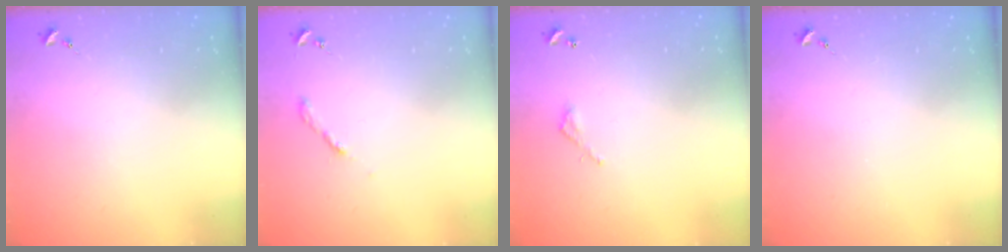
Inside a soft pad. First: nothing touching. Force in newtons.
{"total": 2.6, "press": 2.6, "slide": 0.3}
{"total": 3.7, "press": 3.7, "slide": 0.3}
{"total": 0.0}